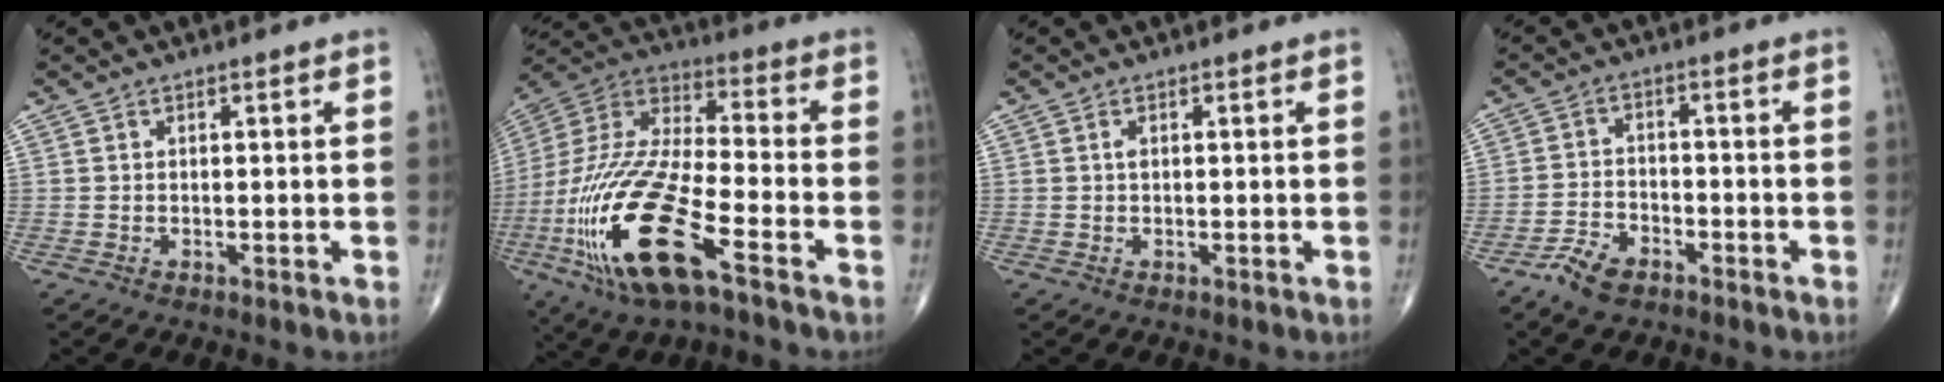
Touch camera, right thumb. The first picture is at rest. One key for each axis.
{"total": 25.9, "fx": -10.7, "fy": 8.0, "fz": 22.2, "tx": -0.562, "ty": -0.003, "tz": -0.203}
{"total": 0.8, "fx": 0.2, "fy": 0.5, "fz": 0.7, "tx": -0.013, "ty": 0.002, "tz": 0.003}
{"total": 5.6, "fx": -3.9, "fy": 2.8, "fz": 2.8, "tx": -0.055, "ty": 0.017, "tz": -0.074}